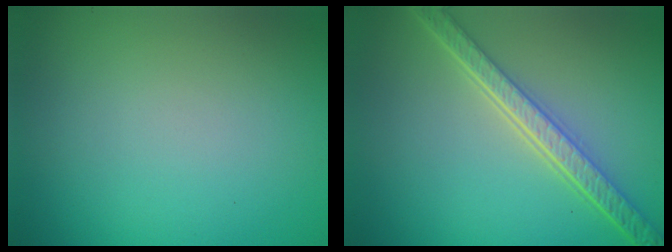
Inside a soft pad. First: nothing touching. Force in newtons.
{"total": 5.5, "press": 4.1, "slide": 3.7}